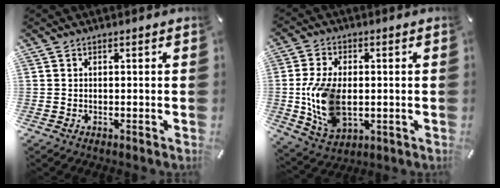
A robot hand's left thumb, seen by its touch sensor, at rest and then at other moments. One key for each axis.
{"total": 14.1, "fx": -0.9, "fy": 9.2, "fz": 10.6, "tx": -0.245, "ty": -0.011, "tz": -0.016}